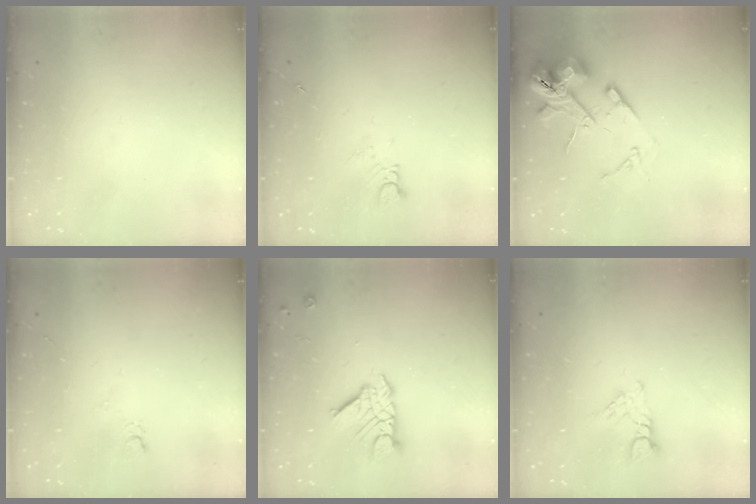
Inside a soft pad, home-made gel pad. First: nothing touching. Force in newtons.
{"total": 1.6, "press": 1.6, "slide": 0.2}
{"total": 13.6, "press": 13.4, "slide": 2.0}
{"total": 3.3, "press": 3.3, "slide": 0.6}
{"total": 12.1, "press": 12.1, "slide": 1.1}
{"total": 3.3, "press": 3.2, "slide": 0.4}